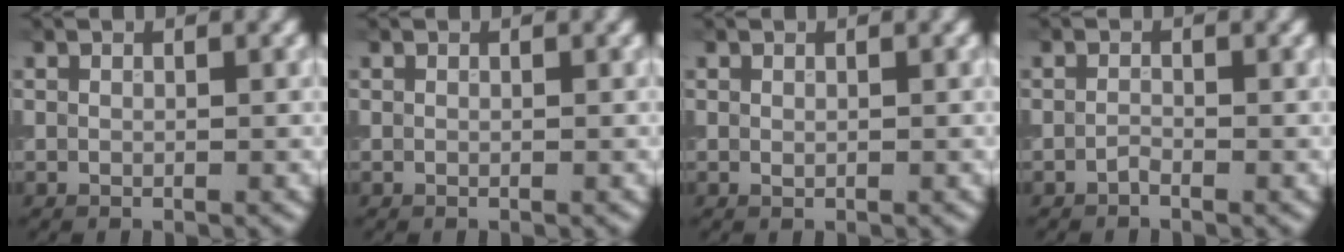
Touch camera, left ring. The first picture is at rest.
{"total": 0.0}
{"total": 0.0}
{"total": 0.6, "force": [-0.5, 0.1, 0.3], "torque": [-0.005, 0.002, -0.011]}